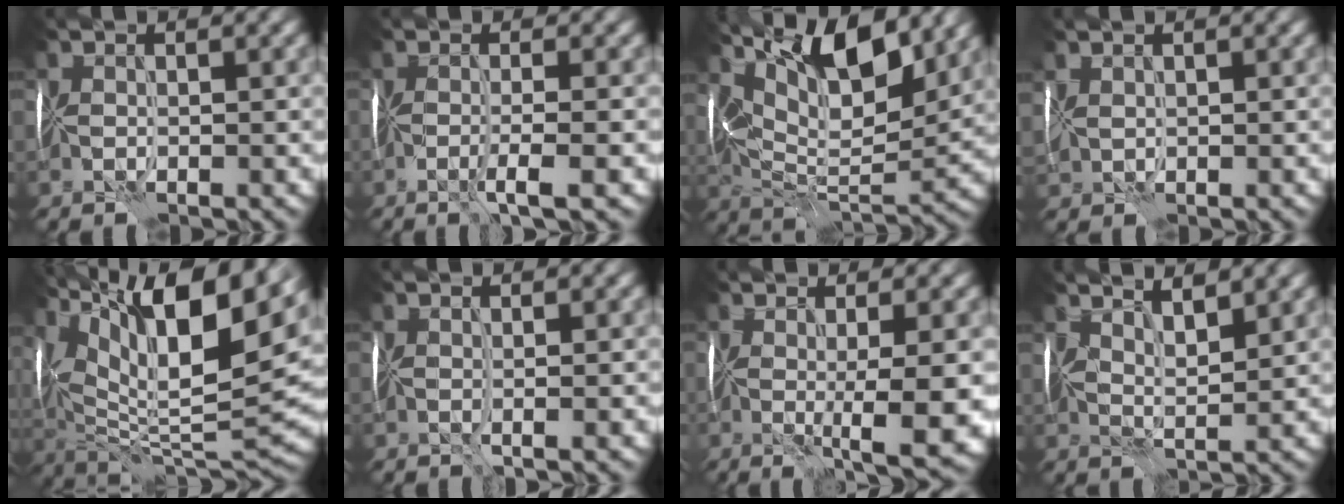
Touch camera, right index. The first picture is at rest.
{"total": 2.7, "force": [-0.7, 0.4, 2.6], "torque": [-0.043, 0.004, -0.019]}
{"total": 11.7, "force": [6.4, 4.8, 8.6], "torque": [-0.138, 0.011, 0.111]}
{"total": 2.2, "force": [0.3, 1.6, 1.4], "torque": [-0.018, 0.005, 0.016]}
{"total": 16.5, "force": [9.0, 5.4, 12.8], "torque": [-0.230, 0.035, 0.164]}
{"total": 1.2, "force": [0.3, 0.2, 1.2], "torque": [-0.015, -0.002, 0.008]}
{"total": 6.9, "force": [-0.4, 1.7, 6.7], "torque": [-0.093, -0.006, 0.003]}
{"total": 3.7, "force": [3.1, 0.8, 1.9], "torque": [-0.029, 0.015, 0.045]}